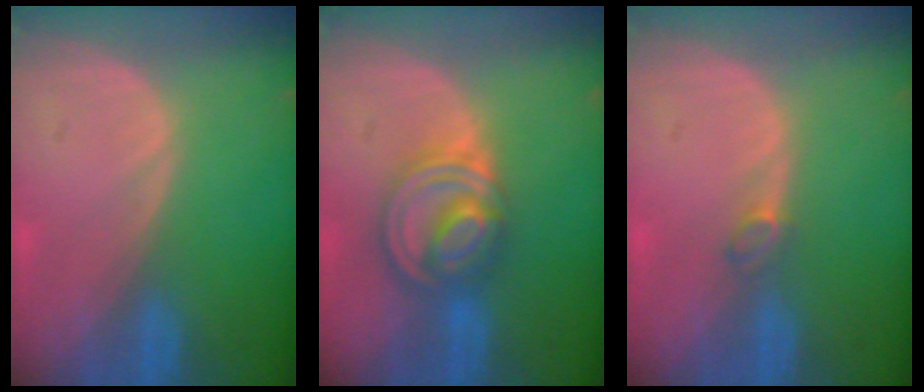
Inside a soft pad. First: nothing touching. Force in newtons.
{"total": 8.0, "press": 6.9, "slide": 3.9}
{"total": 1.4, "press": 1.3, "slide": 0.3}